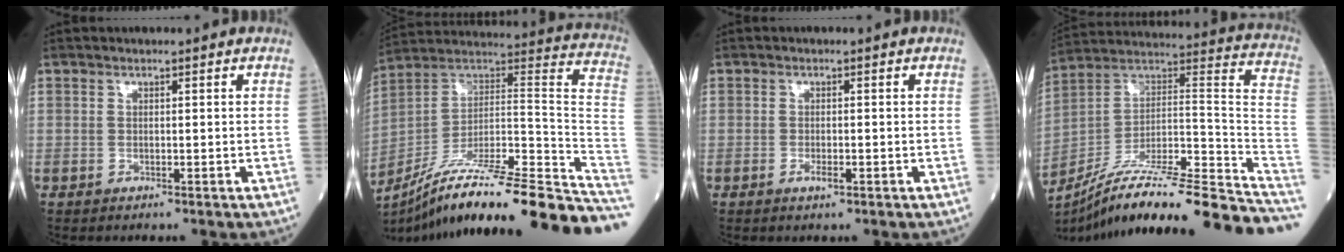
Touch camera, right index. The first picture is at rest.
{"total": 31.9, "force": [-24.6, 0.0, 20.3], "torque": [-0.188, 0.002, -0.370]}
{"total": 1.6, "force": [-0.8, 0.4, 1.4], "torque": [-0.026, 0.000, -0.011]}
{"total": 29.6, "force": [-24.0, 0.1, 17.2], "torque": [-0.161, 0.015, -0.365]}